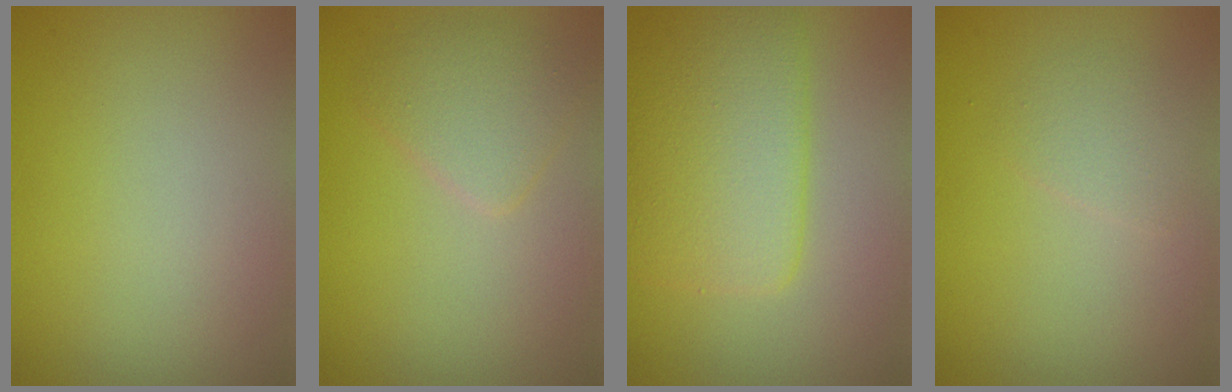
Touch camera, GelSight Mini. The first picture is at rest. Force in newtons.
{"total": 2.6, "press": 2.6, "slide": 0.1}
{"total": 6.5, "press": 6.5, "slide": 0.1}
{"total": 1.6, "press": 1.6, "slide": 0.1}